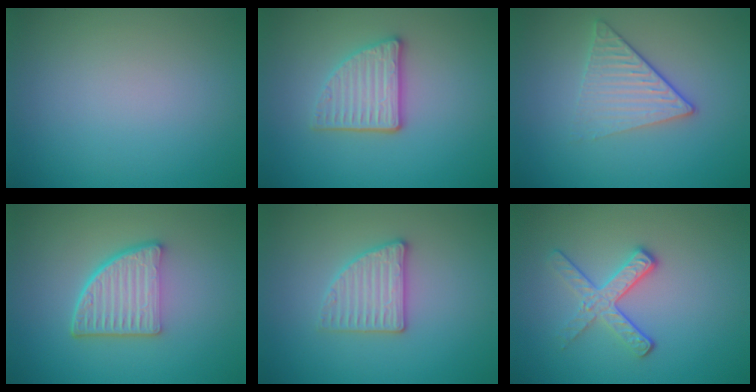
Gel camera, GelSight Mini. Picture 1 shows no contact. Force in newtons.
{"total": 3.5, "press": 3.0, "slide": 1.7}
{"total": 3.4, "press": 2.8, "slide": 1.9}
{"total": 5.3, "press": 3.8, "slide": 3.7}
{"total": 2.8, "press": 2.7, "slide": 0.5}
{"total": 3.1, "press": 2.5, "slide": 1.9}